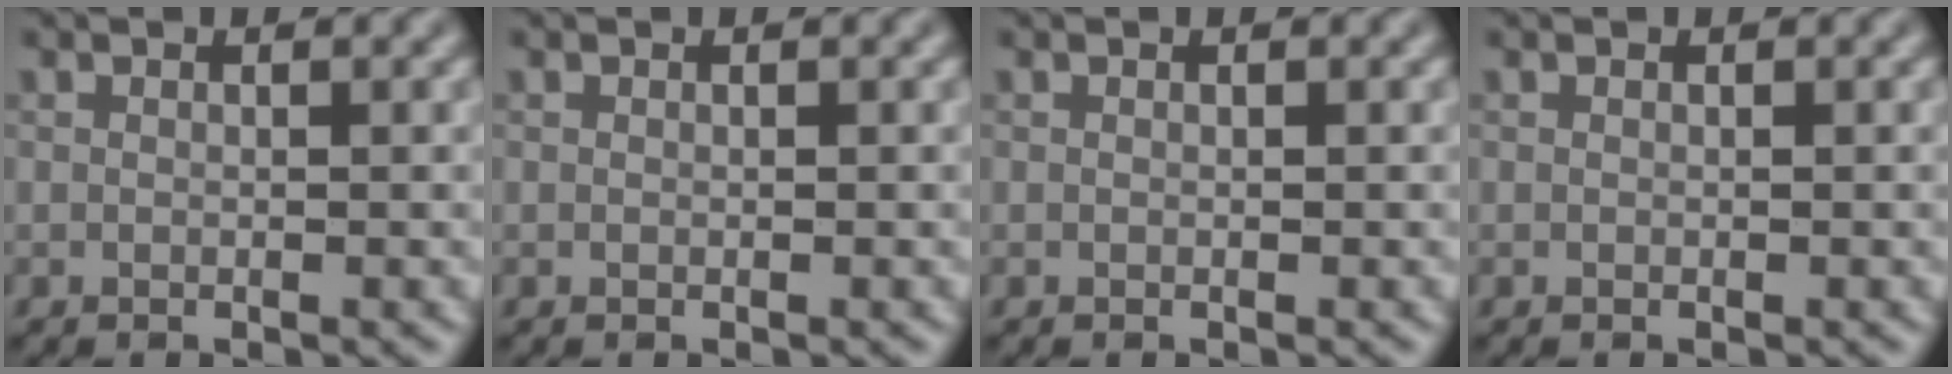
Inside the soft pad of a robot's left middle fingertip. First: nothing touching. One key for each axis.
{"total": 0.0}
{"total": 0.0}
{"total": 0.0}